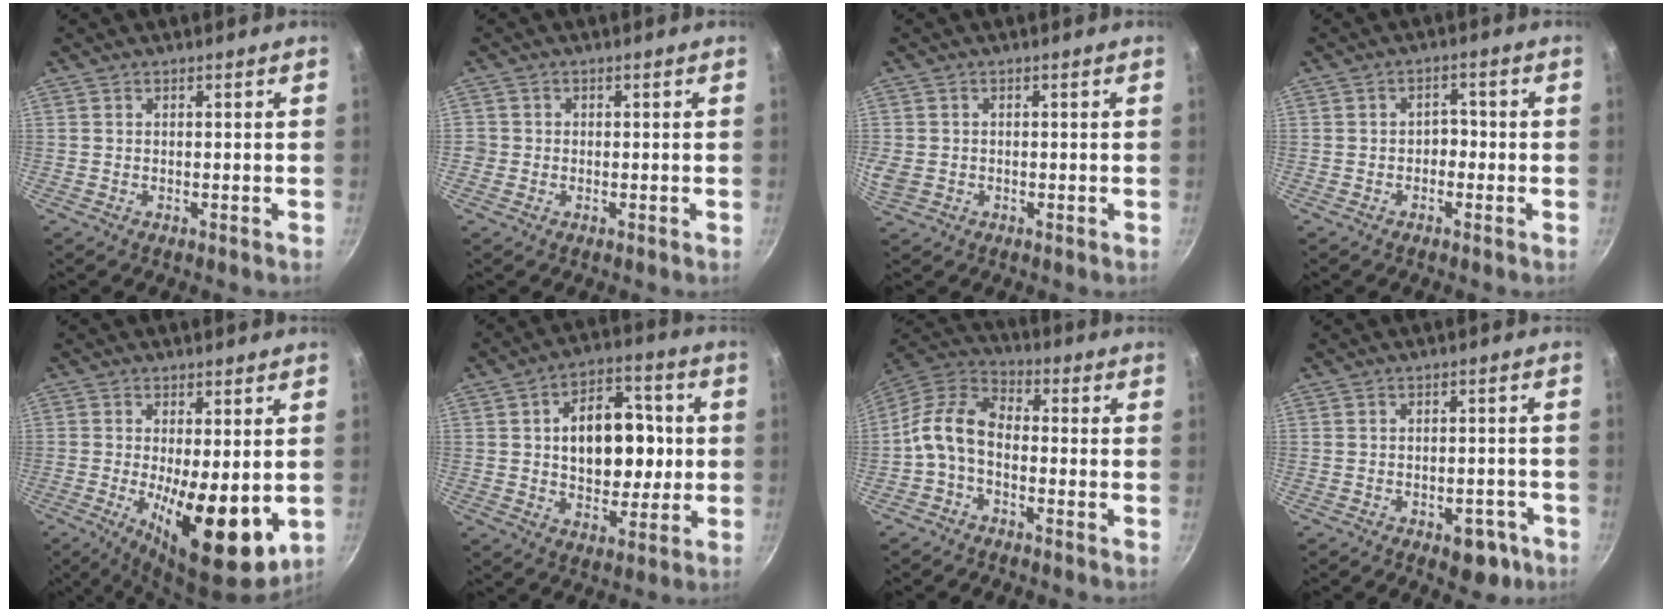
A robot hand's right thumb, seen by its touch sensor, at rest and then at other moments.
{"total": 1.7, "force": [-0.2, 1.7, 0.1], "torque": [0.011, 0.007, -0.006]}
{"total": 3.4, "force": [-0.5, 2.8, 1.8], "torque": [-0.046, 0.004, -0.003]}
{"total": 2.7, "force": [-0.8, 2.0, 1.5], "torque": [-0.001, 0.014, -0.022]}
{"total": 15.5, "force": [-3.1, 5.5, 14.2], "torque": [-0.206, -0.031, -0.027]}
{"total": 15.3, "force": [1.3, 9.8, 11.6], "torque": [-0.128, 0.020, 0.020]}
{"total": 10.2, "force": [-2.2, 6.5, 7.6], "torque": [-0.146, 0.042, -0.059]}
{"total": 5.7, "force": [-3.1, 3.1, 3.6], "torque": [-0.025, 0.021, -0.036]}